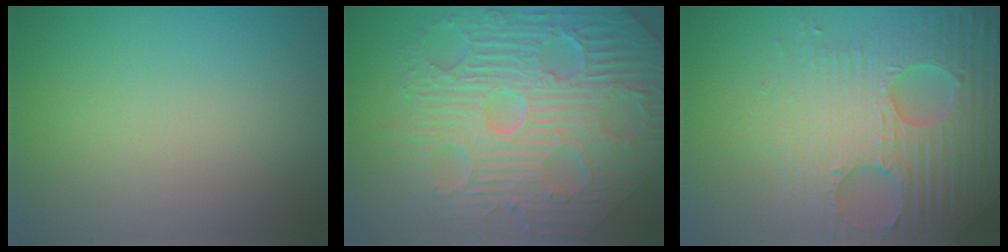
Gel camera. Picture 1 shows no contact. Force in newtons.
{"total": 12.3, "press": 8.2, "slide": 9.2}
{"total": 7.3, "press": 7.0, "slide": 1.8}